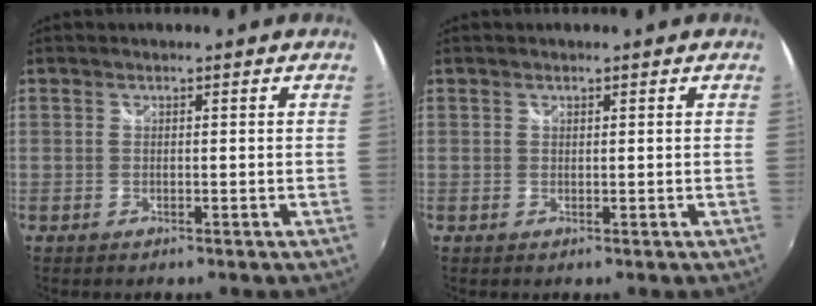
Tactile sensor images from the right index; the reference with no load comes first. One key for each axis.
{"total": 0.0}